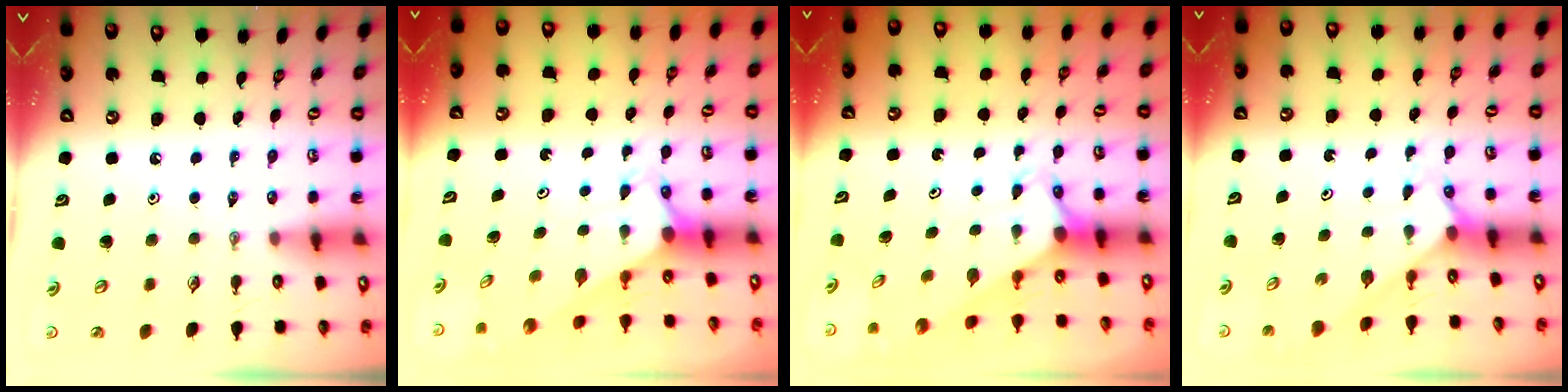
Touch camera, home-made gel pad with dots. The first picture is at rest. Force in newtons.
{"total": 2.7, "press": 2.7, "slide": 0.0}
{"total": 2.8, "press": 2.8, "slide": 0.2}
{"total": 2.1, "press": 2.1, "slide": 0.2}